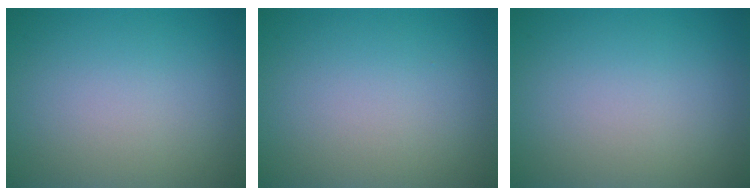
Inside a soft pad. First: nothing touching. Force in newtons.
{"total": 0.0}
{"total": 0.0}